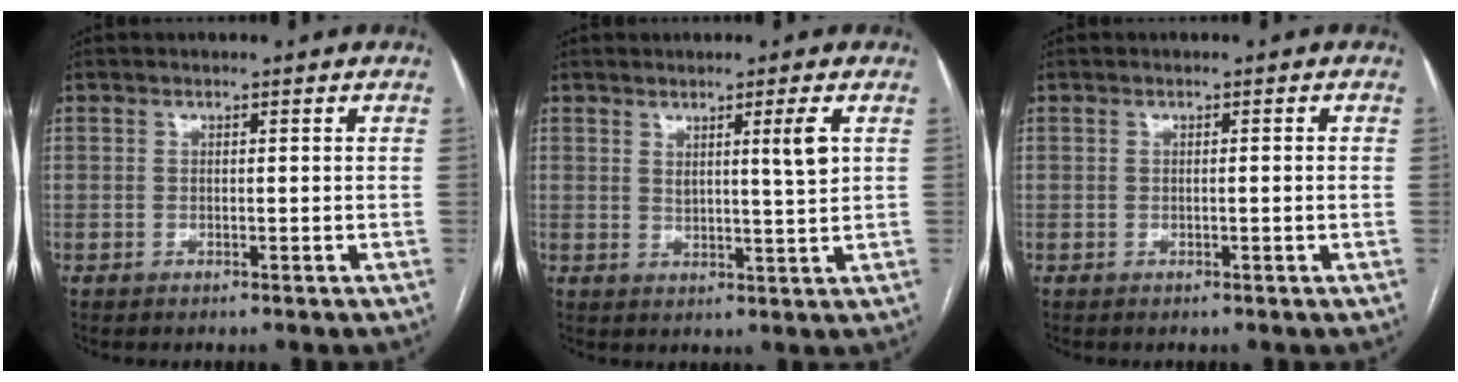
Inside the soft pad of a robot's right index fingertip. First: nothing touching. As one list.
[{"total": 4.3, "force": [1.8, -0.4, 3.9], "torque": [-0.062, -0.011, 0.029]}, {"total": 0.9, "force": [-0.1, -0.1, 0.9], "torque": [-0.013, 0.000, 0.000]}]